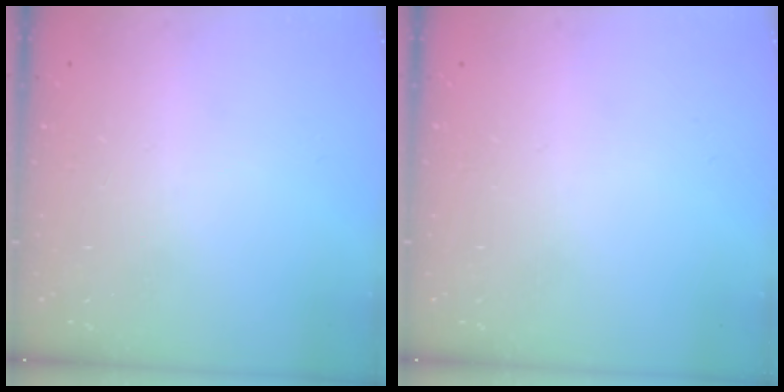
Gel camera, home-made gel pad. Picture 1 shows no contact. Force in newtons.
{"total": 0.0}